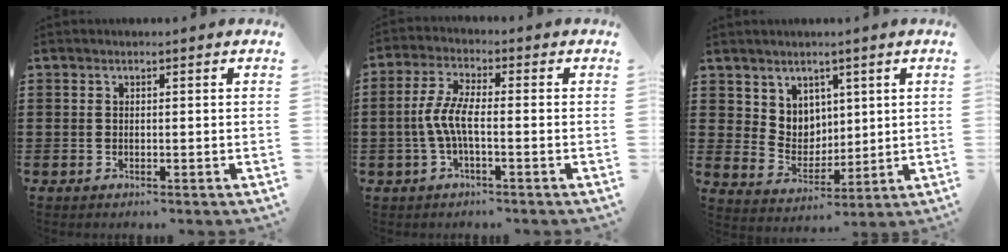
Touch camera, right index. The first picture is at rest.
{"total": 5.5, "force": [-1.4, 1.5, 5.1], "torque": [-0.126, -0.007, -0.037]}
{"total": 5.7, "force": [3.6, 4.4, 0.5], "torque": [-0.030, -0.008, 0.068]}